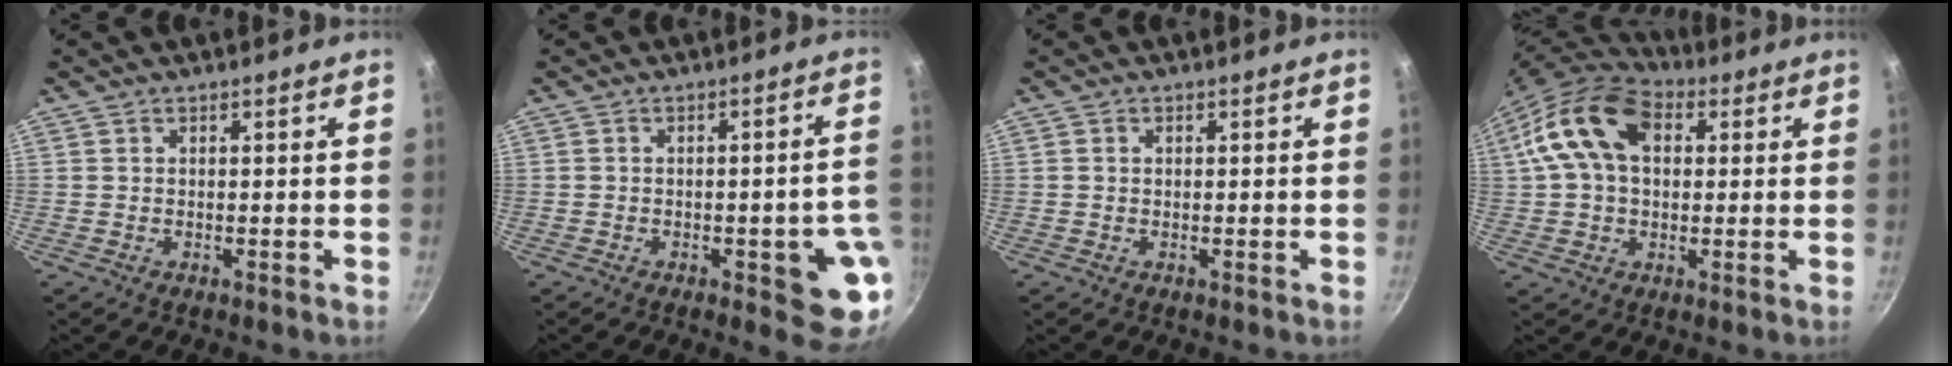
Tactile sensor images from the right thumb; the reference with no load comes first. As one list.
[{"total": 10.6, "force": [-3.1, 3.4, 9.5], "torque": [-0.074, 0.016, -0.035]}, {"total": 0.7, "force": [0.1, 0.6, 0.3], "torque": [-0.004, 0.004, 0.000]}, {"total": 15.4, "force": [3.6, 10.3, 10.8], "torque": [-0.177, 0.022, 0.047]}]